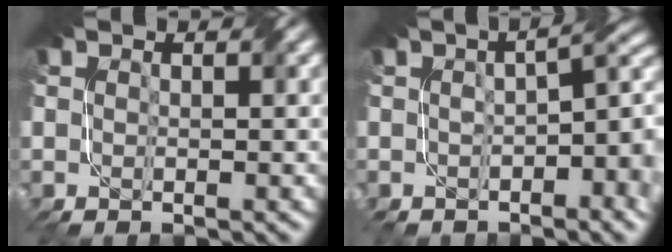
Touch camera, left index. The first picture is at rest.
{"total": 6.5, "force": [-1.2, 2.7, 5.8], "torque": [-0.067, 0.004, -0.001]}